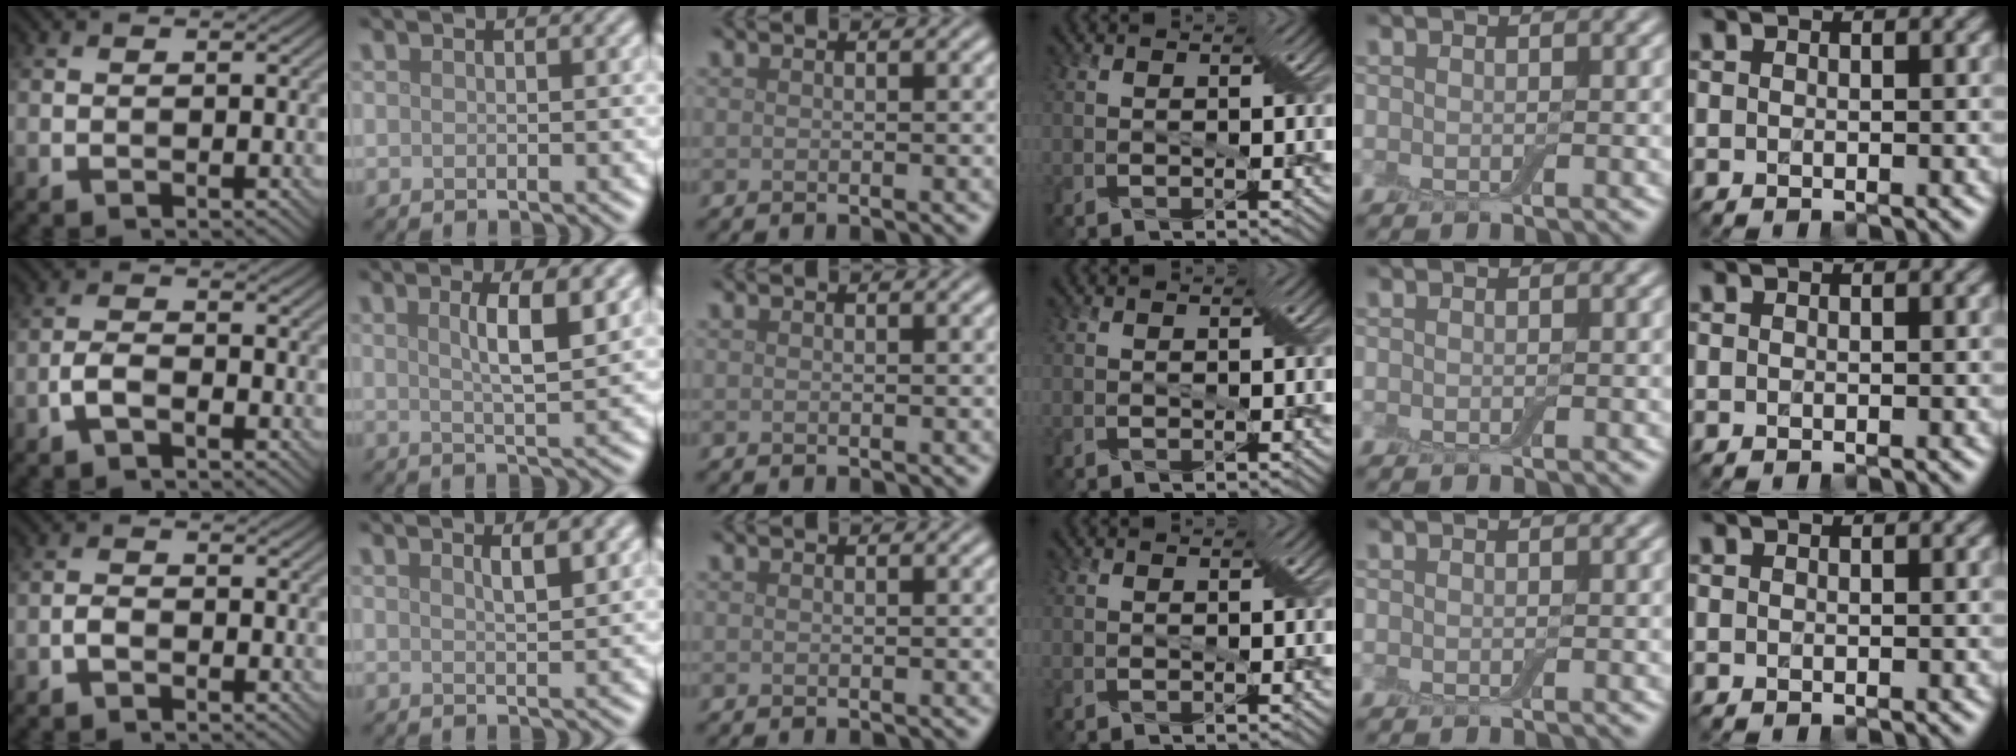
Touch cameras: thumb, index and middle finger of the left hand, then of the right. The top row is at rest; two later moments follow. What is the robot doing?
{"motion": "squeeze", "object": "air blower"}